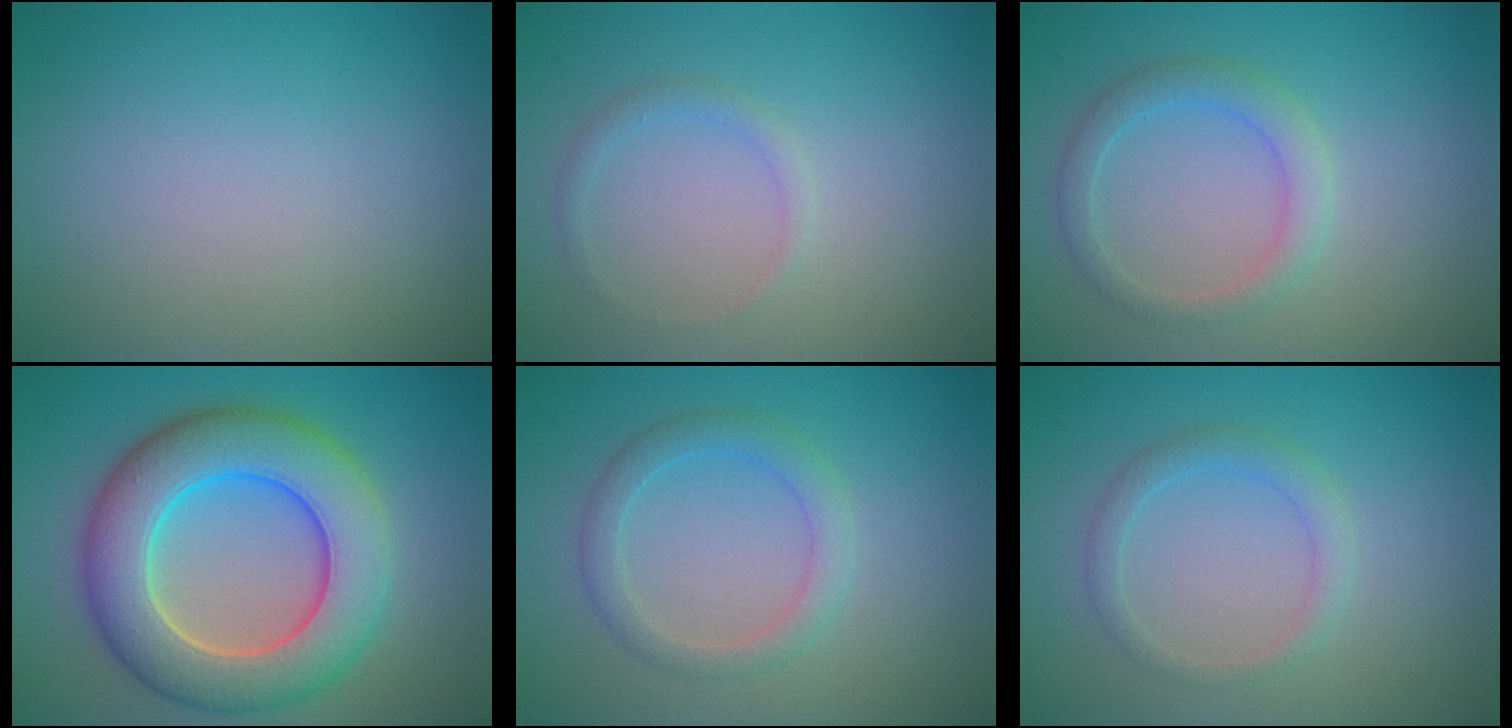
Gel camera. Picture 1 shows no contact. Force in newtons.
{"total": 1.1, "press": 1.1, "slide": 0.1}
{"total": 2.4, "press": 2.4, "slide": 0.1}
{"total": 10.0, "press": 10.0, "slide": 0.4}
{"total": 2.5, "press": 2.5, "slide": 0.1}
{"total": 1.8, "press": 1.8, "slide": 0.1}